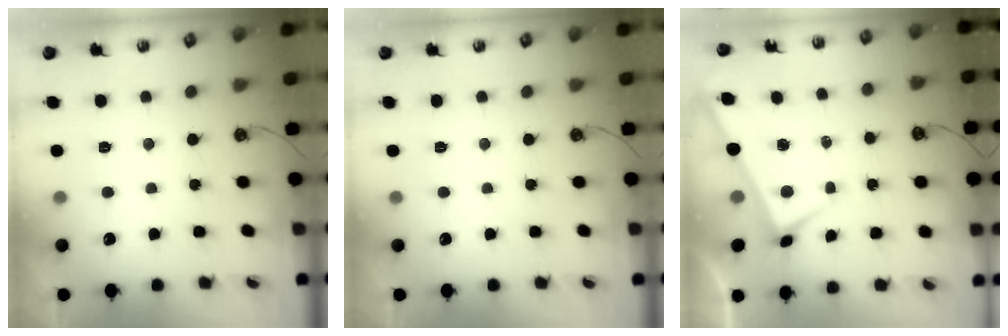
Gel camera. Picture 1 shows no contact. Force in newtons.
{"total": 0.0}
{"total": 1.2, "press": 1.2, "slide": 0.2}